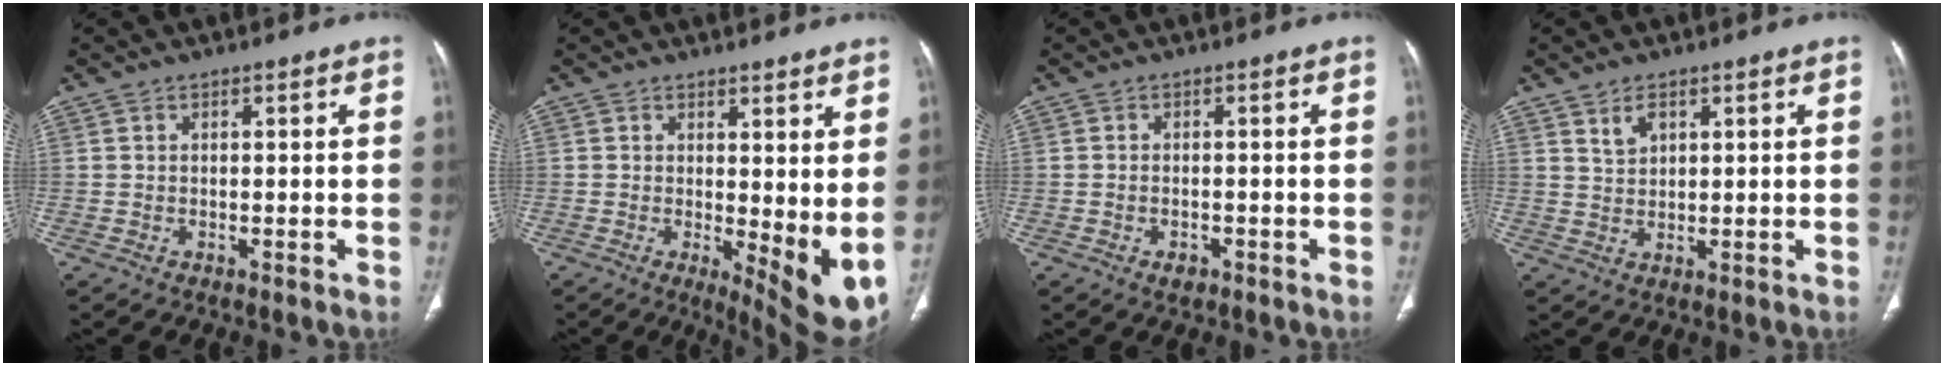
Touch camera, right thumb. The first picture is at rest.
{"total": 9.1, "force": [1.0, 3.4, 8.4], "torque": [-0.104, -0.025, 0.024]}
{"total": 1.9, "force": [-1.0, 1.2, 1.0], "torque": [-0.014, 0.006, -0.011]}
{"total": 3.1, "force": [1.9, 1.7, 1.8], "torque": [-0.027, -0.011, 0.041]}